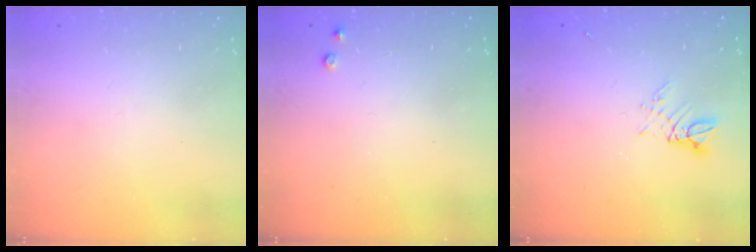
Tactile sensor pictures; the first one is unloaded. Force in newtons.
{"total": 2.8, "press": 2.8, "slide": 0.5}
{"total": 3.6, "press": 3.6, "slide": 0.1}